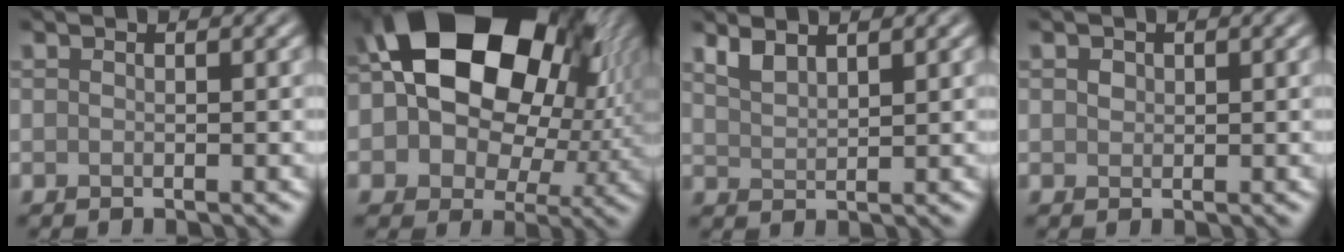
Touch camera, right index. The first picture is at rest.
{"total": 20.7, "force": [4.8, 14.8, 13.6], "torque": [-0.236, 0.046, 0.069]}
{"total": 2.0, "force": [1.6, 0.5, 1.1], "torque": [-0.029, -0.001, 0.035]}
{"total": 0.9, "force": [0.3, 0.7, 0.4], "torque": [-0.011, 0.001, 0.004]}